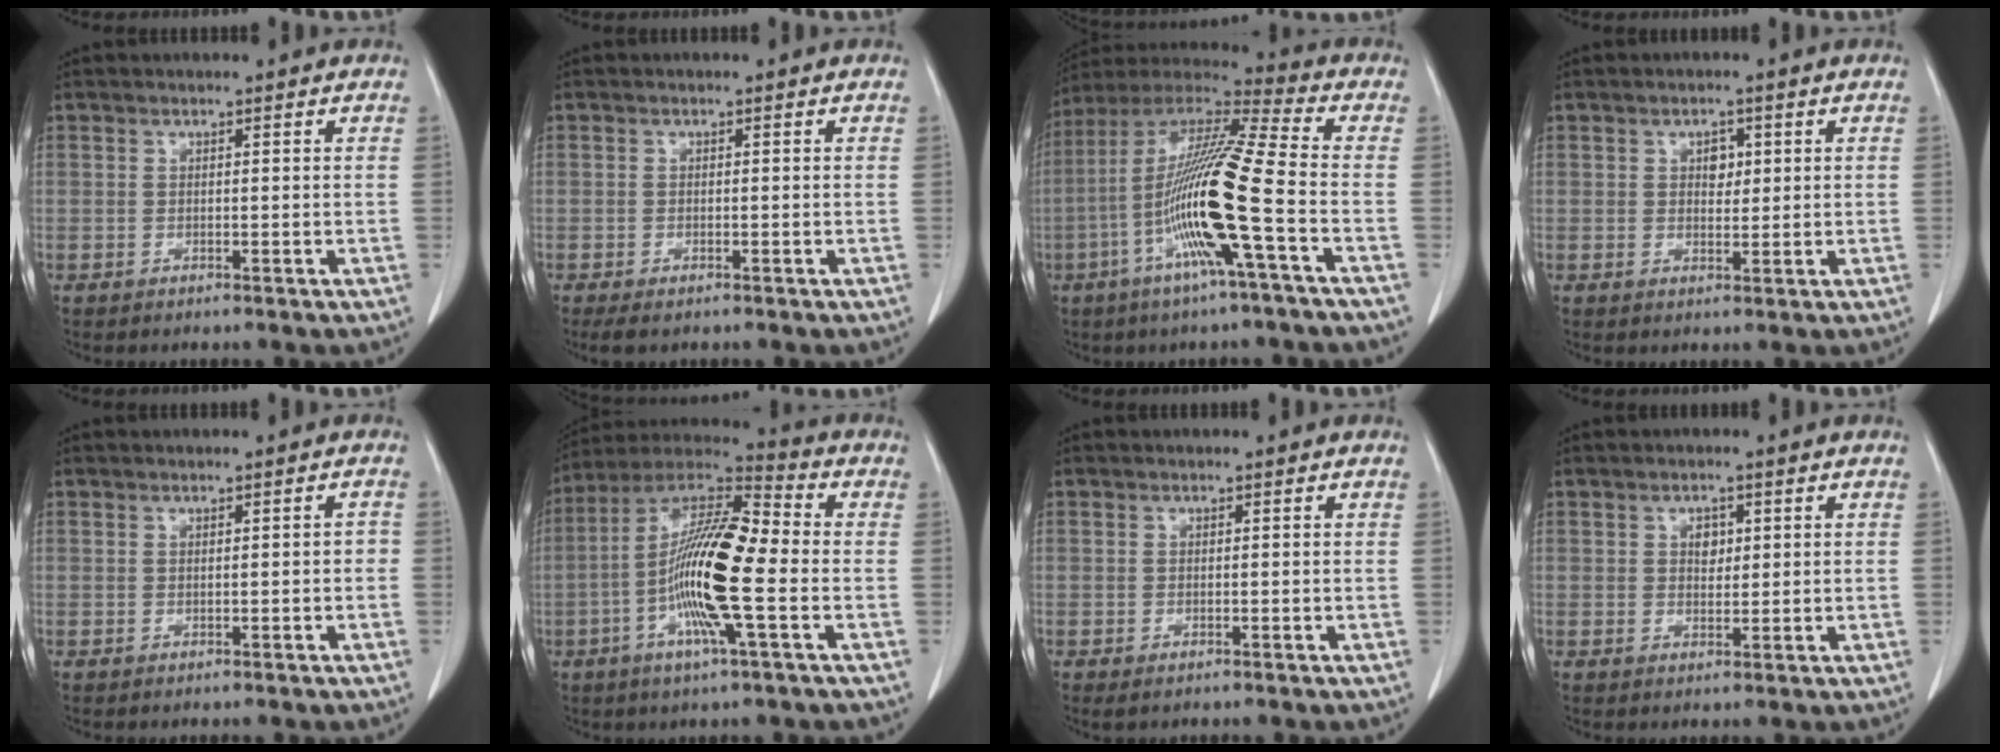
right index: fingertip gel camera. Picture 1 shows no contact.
{"total": 2.5, "force": [-1.8, 0.8, 1.5], "torque": [-0.025, -0.006, -0.023]}
{"total": 17.8, "force": [-5.0, -0.6, 17.1], "torque": [-0.336, -0.003, -0.105]}
{"total": 2.3, "force": [0.7, 1.6, 1.5], "torque": [-0.018, 0.000, 0.010]}
{"total": 0.9, "force": [-0.3, 0.4, 0.8], "torque": [-0.005, 0.004, -0.005]}
{"total": 16.3, "force": [-2.9, 1.8, 15.9], "torque": [-0.306, 0.007, -0.061]}
{"total": 1.0, "force": [-0.5, 0.4, 0.7], "torque": [-0.009, -0.001, -0.002]}
{"total": 2.2, "force": [0.6, 1.5, 1.4], "torque": [-0.019, 0.001, 0.010]}